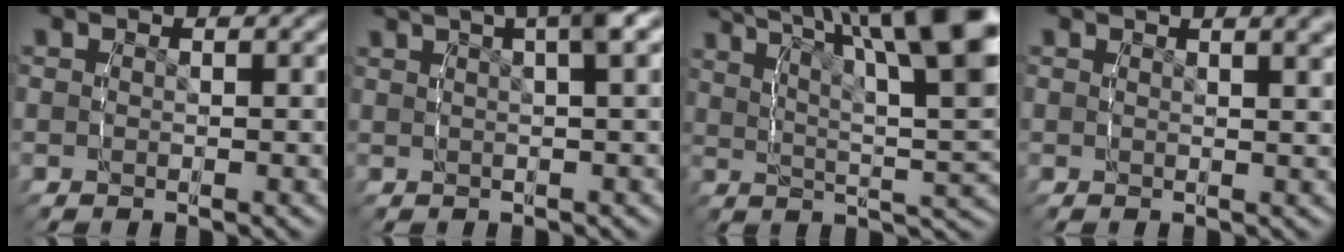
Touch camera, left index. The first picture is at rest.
{"total": 9.9, "force": [5.7, 5.1, 6.3], "torque": [-0.091, 0.029, 0.071]}
{"total": 11.2, "force": [4.2, 4.4, 9.4], "torque": [-0.104, 0.005, 0.057]}
{"total": 4.2, "force": [2.7, 1.4, 3.0], "torque": [-0.032, 0.012, 0.035]}